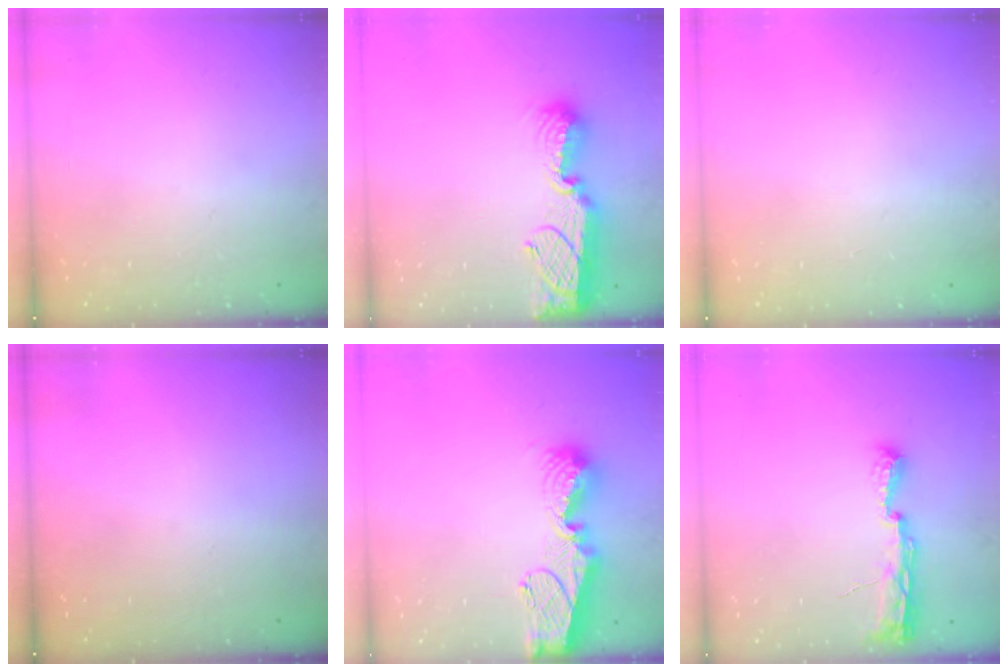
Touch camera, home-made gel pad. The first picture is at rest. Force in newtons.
{"total": 13.4, "press": 13.3, "slide": 0.6}
{"total": 1.1, "press": 0.9, "slide": 0.6}
{"total": 0.0}
{"total": 12.9, "press": 12.9, "slide": 1.4}
{"total": 10.2, "press": 8.9, "slide": 5.1}